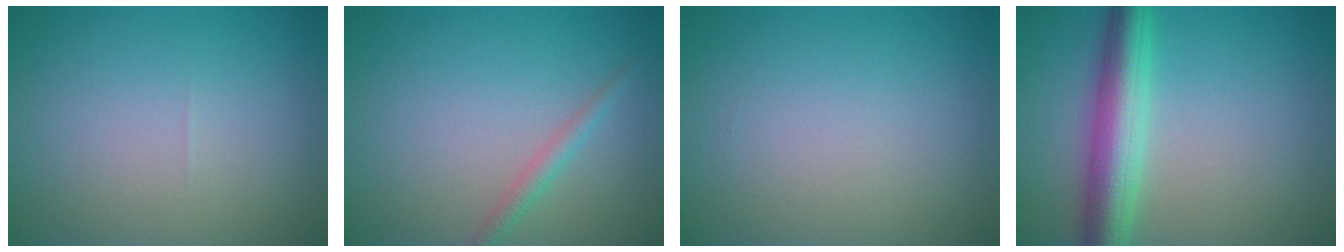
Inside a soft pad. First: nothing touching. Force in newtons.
{"total": 1.4, "press": 1.4, "slide": 0.1}
{"total": 0.0}
{"total": 6.1, "press": 6.1, "slide": 0.2}